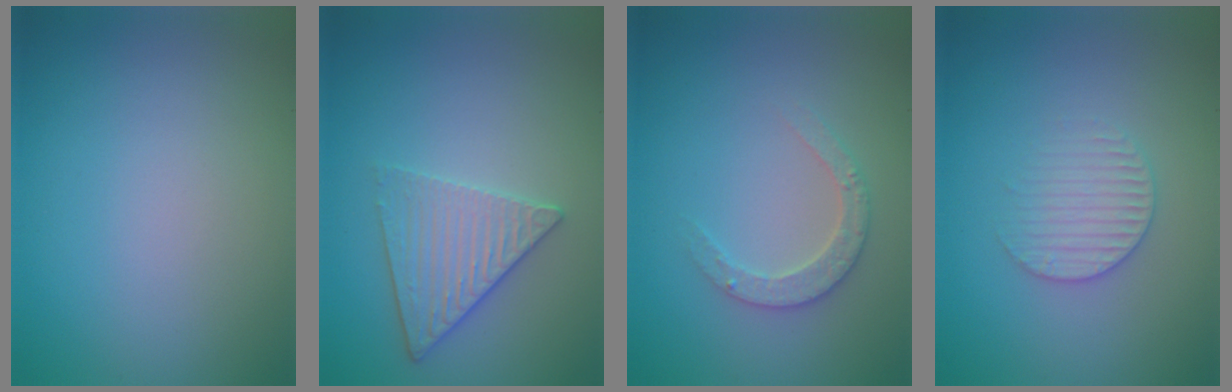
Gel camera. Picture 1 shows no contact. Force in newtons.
{"total": 3.3, "press": 3.2, "slide": 0.9}
{"total": 2.4, "press": 2.3, "slide": 0.5}
{"total": 2.5, "press": 2.5, "slide": 0.4}